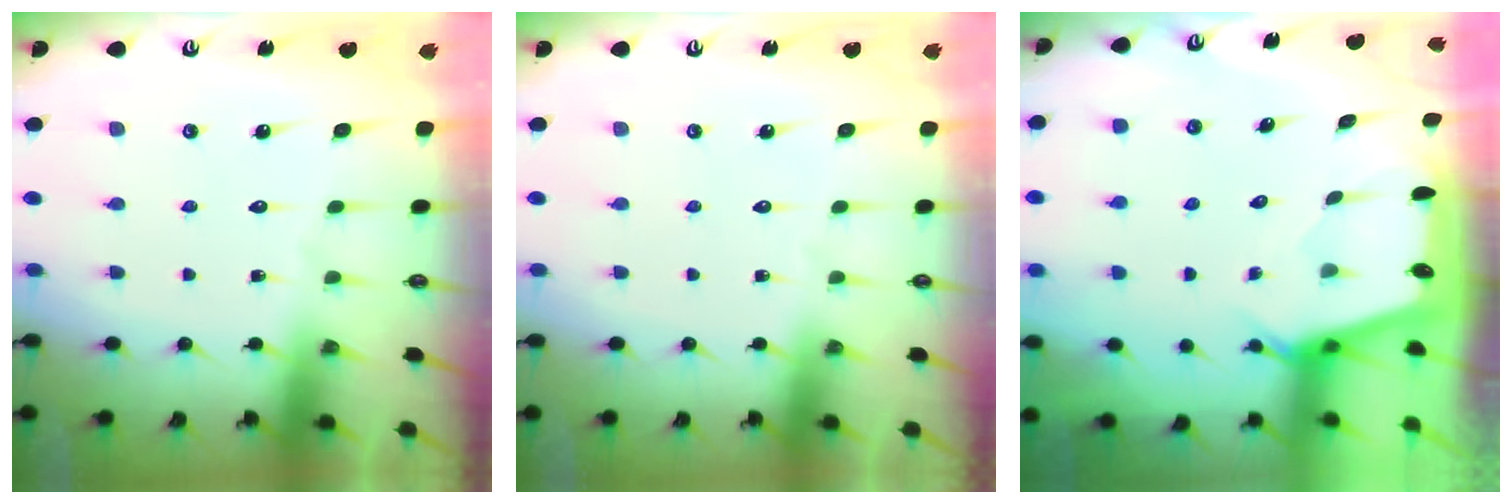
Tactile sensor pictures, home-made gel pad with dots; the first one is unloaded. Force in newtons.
{"total": 0.0}
{"total": 2.5, "press": 2.5, "slide": 0.3}